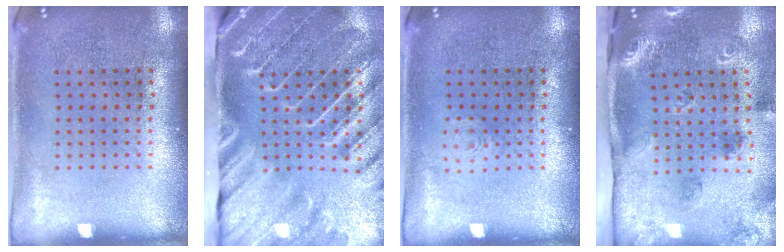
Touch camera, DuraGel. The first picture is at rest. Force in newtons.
{"total": 4.4, "press": 3.4, "slide": 2.8}
{"total": 0.6, "press": 0.6, "slide": 0.2}
{"total": 2.1, "press": 1.8, "slide": 1.1}